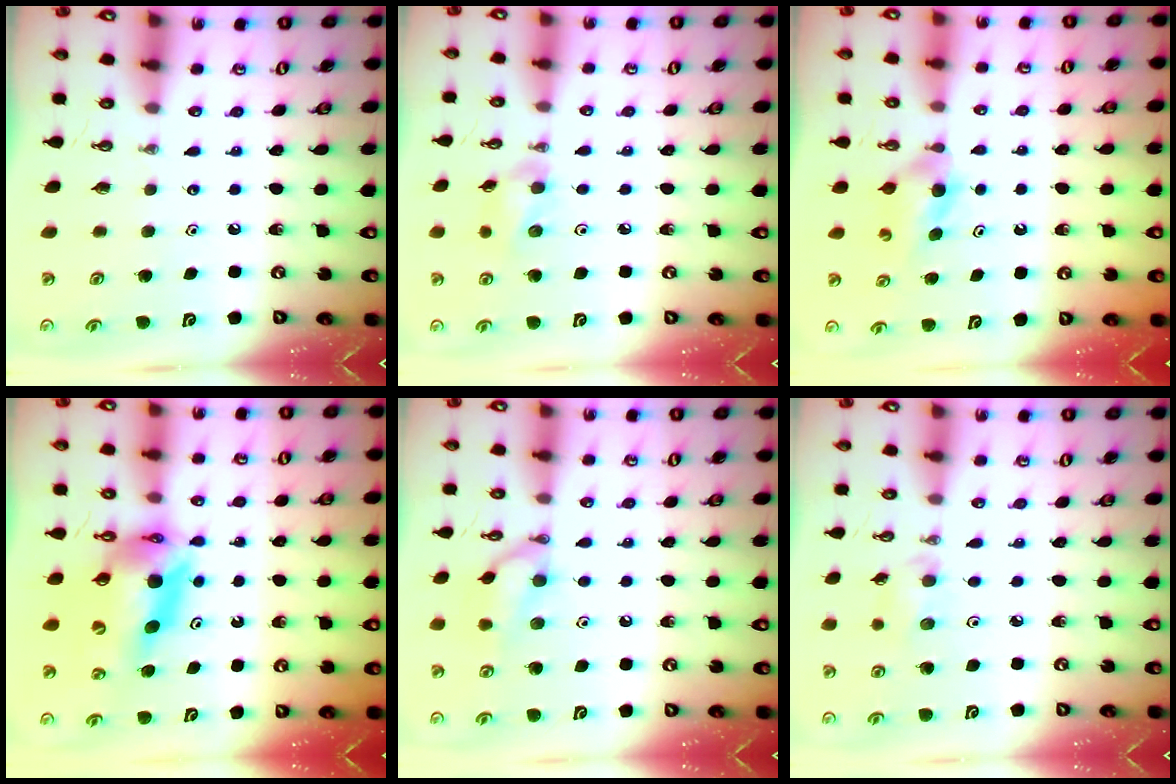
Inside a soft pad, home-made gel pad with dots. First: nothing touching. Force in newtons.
{"total": 7.8, "press": 7.3, "slide": 2.8}
{"total": 3.6, "press": 3.5, "slide": 1.0}
{"total": 12.3, "press": 12.2, "slide": 1.0}
{"total": 10.7, "press": 10.7, "slide": 0.3}
{"total": 5.1, "press": 4.8, "slide": 1.7}